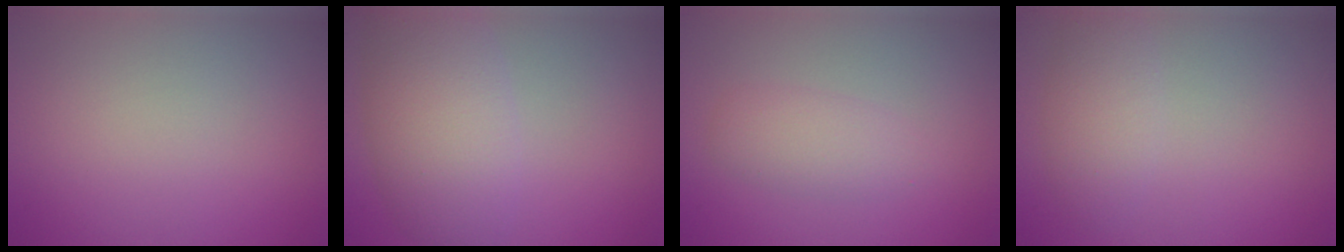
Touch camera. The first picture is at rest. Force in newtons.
{"total": 6.1, "press": 6.1, "slide": 0.1}
{"total": 2.3, "press": 2.3, "slide": 0.1}
{"total": 2.5, "press": 2.5, "slide": 0.1}